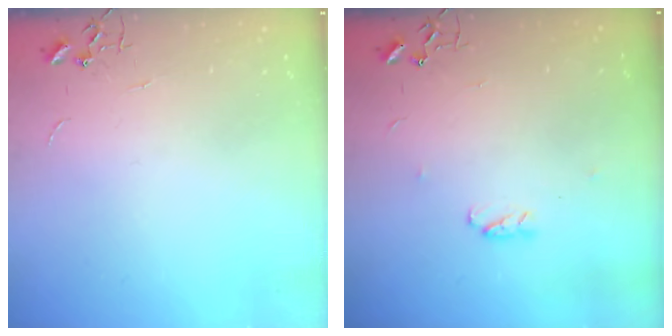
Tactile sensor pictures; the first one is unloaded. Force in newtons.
{"total": 3.7, "press": 3.6, "slide": 0.9}